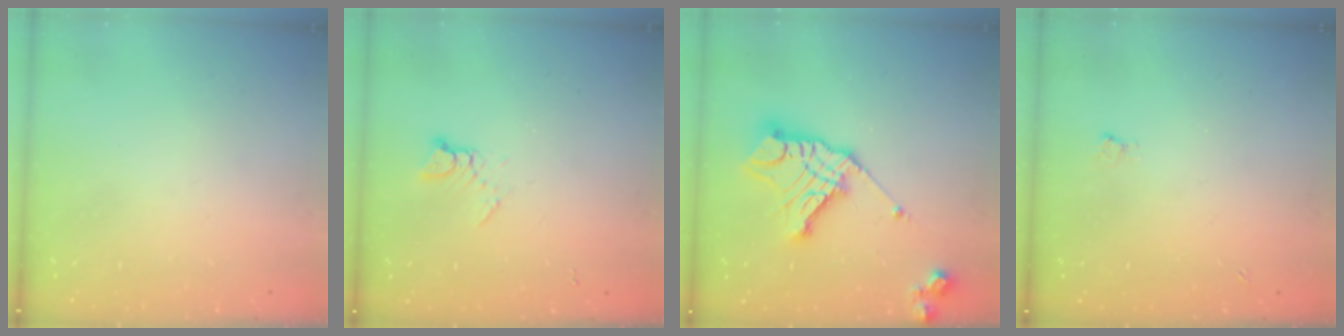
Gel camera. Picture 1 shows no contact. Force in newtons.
{"total": 2.6, "press": 2.6, "slide": 0.3}
{"total": 16.6, "press": 16.5, "slide": 1.6}
{"total": 3.2, "press": 3.1, "slide": 0.5}